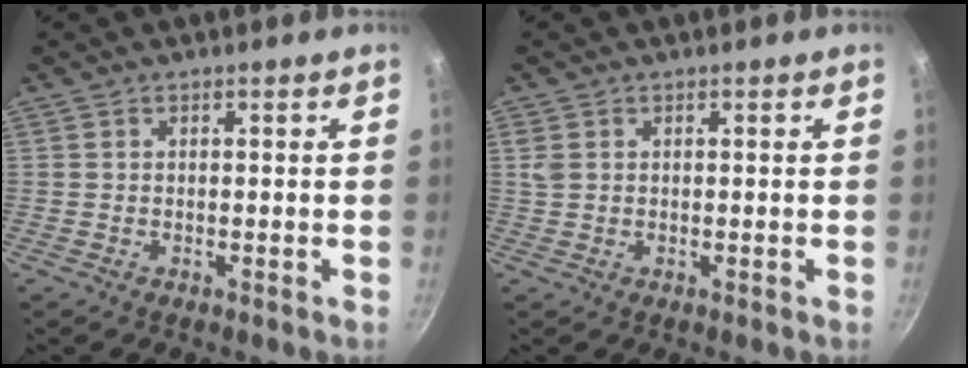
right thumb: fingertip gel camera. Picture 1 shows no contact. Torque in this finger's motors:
{"motor_torque": [0.47, 0.91, 0.58, 0.39, -0.04]}